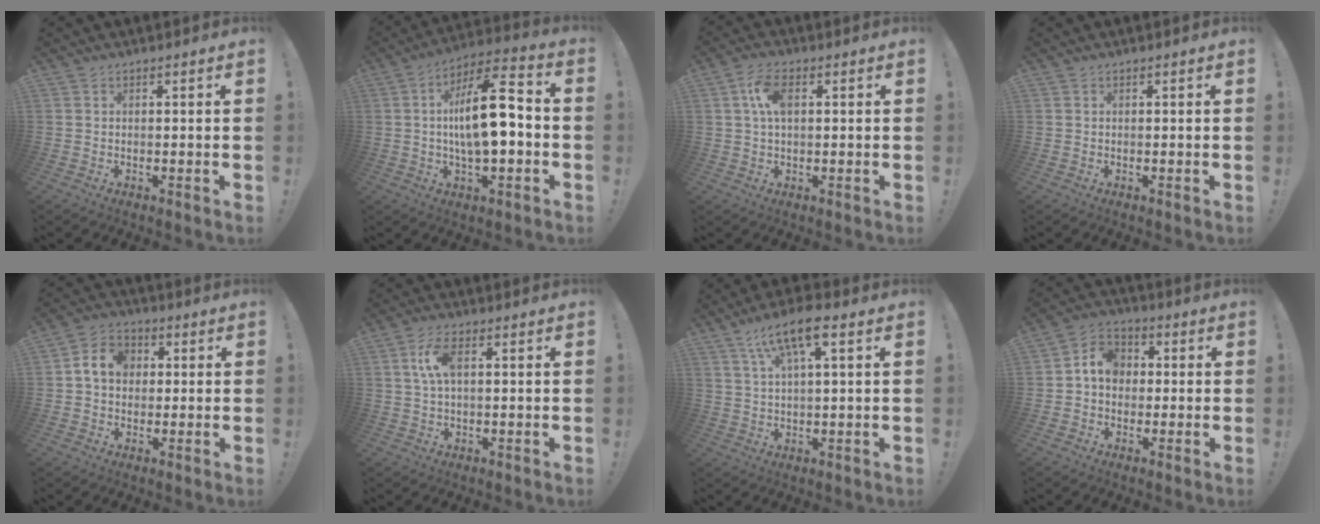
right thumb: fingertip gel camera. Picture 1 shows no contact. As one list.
[{"total": 16.4, "force": [-1.2, 5.9, 15.3], "torque": [-0.251, 0.010, -0.025]}, {"total": 6.8, "force": [1.4, 3.5, 5.7], "torque": [-0.108, 0.004, 0.022]}, {"total": 0.0}, {"total": 8.5, "force": [1.1, 6.9, 4.9], "torque": [-0.082, 0.021, 0.024]}, {"total": 6.8, "force": [1.4, 2.8, 6.0], "torque": [-0.120, 0.004, 0.024]}, {"total": 10.5, "force": [4.9, 2.8, 8.8], "torque": [-0.151, -0.012, 0.083]}, {"total": 7.9, "force": [0.4, 6.6, 4.3], "torque": [-0.069, 0.018, 0.013]}]